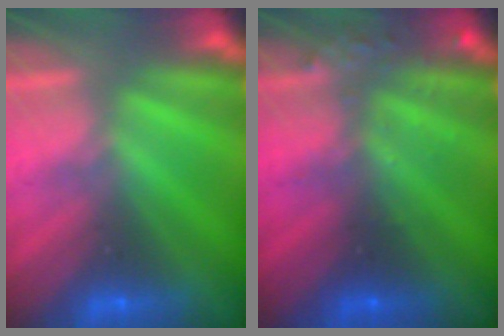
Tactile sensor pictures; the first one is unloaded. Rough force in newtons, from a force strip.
{"total": 3.1}